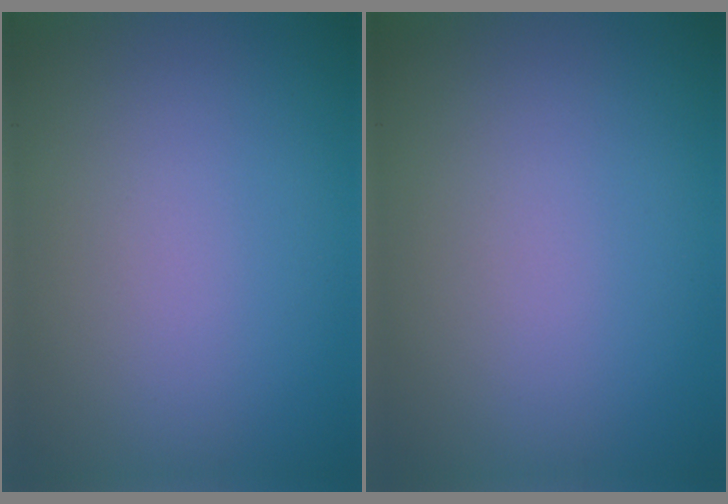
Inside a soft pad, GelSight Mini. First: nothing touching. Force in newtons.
{"total": 0.0}